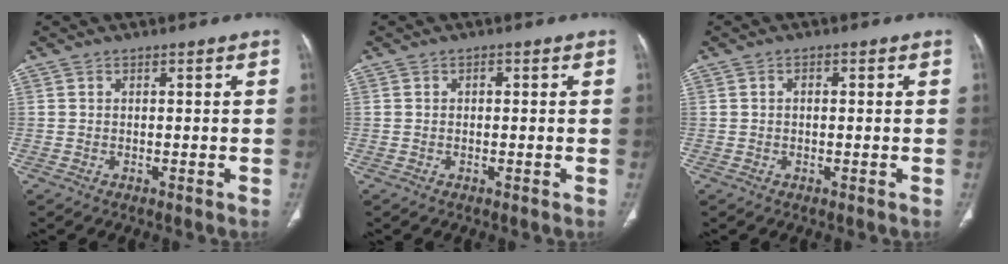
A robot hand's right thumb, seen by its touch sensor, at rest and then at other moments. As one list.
[{"total": 0.8, "force": [0.1, 0.5, 0.6], "torque": [-0.009, 0.002, 0.001]}, {"total": 1.2, "force": [0.1, 0.6, 1.0], "torque": [-0.021, 0.006, 0.001]}]